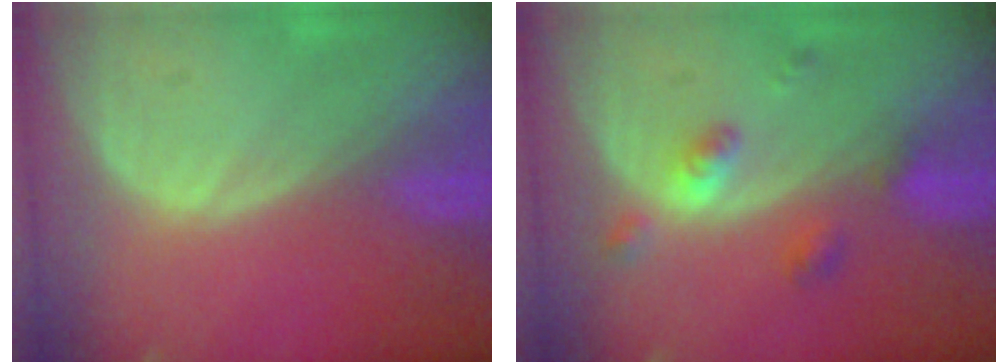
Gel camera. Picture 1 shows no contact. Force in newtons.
{"total": 4.4, "press": 4.0, "slide": 1.7}